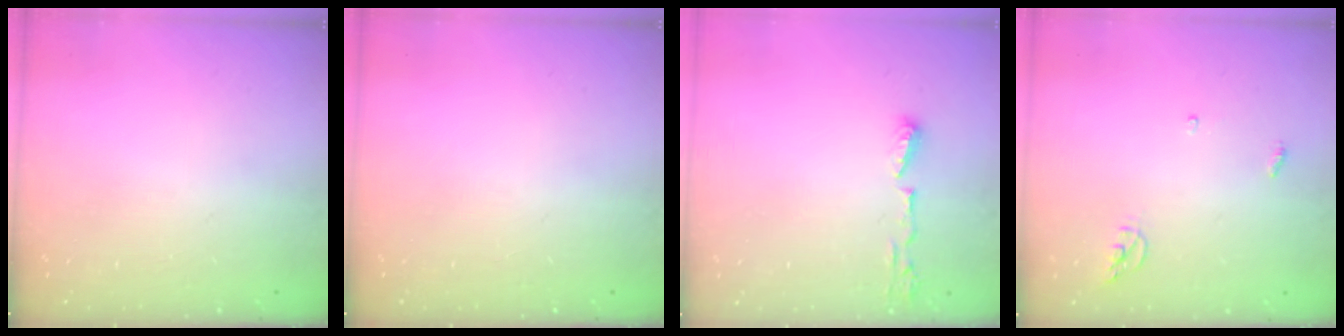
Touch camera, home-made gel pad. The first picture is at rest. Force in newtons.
{"total": 0.0}
{"total": 6.0, "press": 5.8, "slide": 1.2}
{"total": 3.8, "press": 3.7, "slide": 0.2}